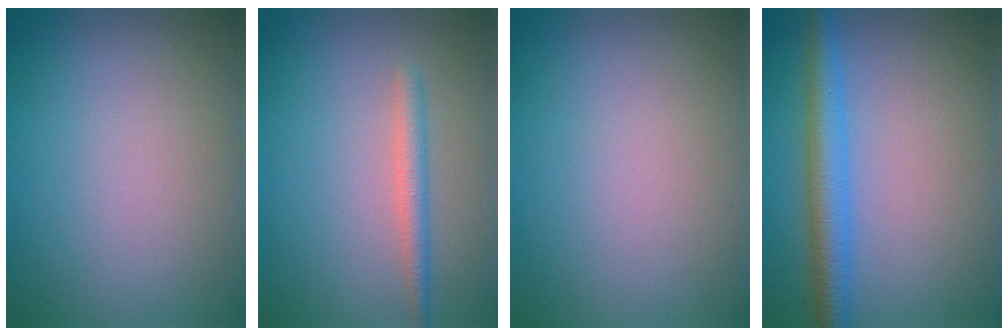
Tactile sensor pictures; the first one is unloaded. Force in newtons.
{"total": 1.8, "press": 1.8, "slide": 0.1}
{"total": 0.0}
{"total": 3.9, "press": 3.9, "slide": 0.1}